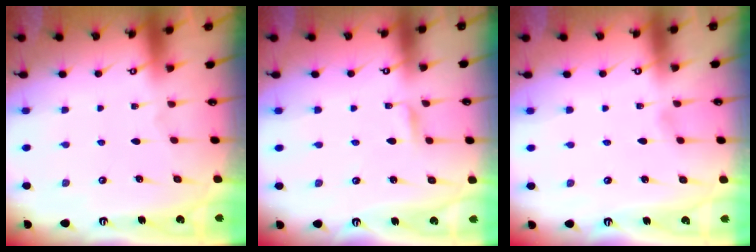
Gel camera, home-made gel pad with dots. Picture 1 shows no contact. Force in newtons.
{"total": 1.8, "press": 1.8, "slide": 0.3}
{"total": 1.4, "press": 1.4, "slide": 0.1}